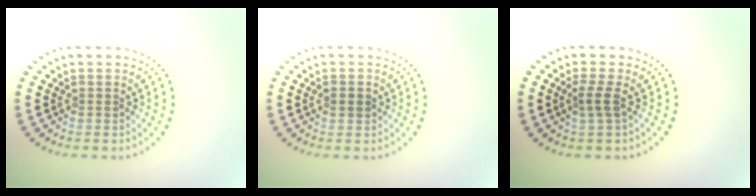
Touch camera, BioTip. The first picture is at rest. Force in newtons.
{"total": 1.3, "press": 1.3, "slide": 0.2}
{"total": 1.7, "press": 1.1, "slide": 1.2}